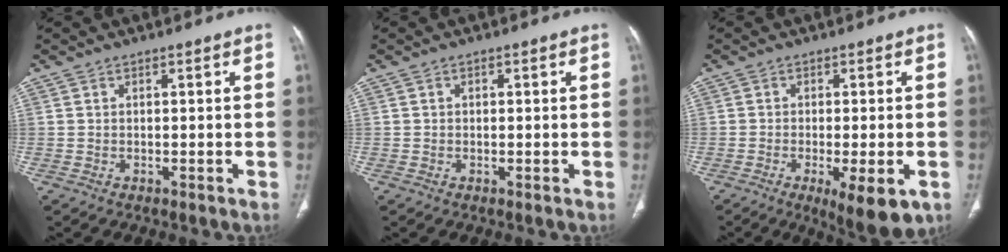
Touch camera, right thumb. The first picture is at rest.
{"total": 0.6, "force": [0.1, 0.5, 0.3], "torque": [-0.001, 0.001, 0.000]}
{"total": 10.0, "force": [-4.1, 3.1, 8.6], "torque": [-0.117, -0.011, -0.055]}